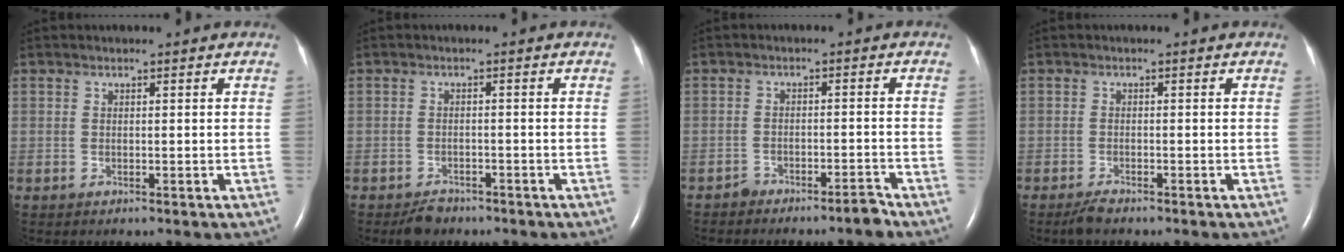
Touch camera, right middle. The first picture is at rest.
{"total": 2.7, "force": [-2.2, 1.3, 0.8], "torque": [-0.023, -0.001, -0.032]}
{"total": 2.7, "force": [-2.6, 0.1, 0.5], "torque": [-0.002, 0.001, -0.045]}
{"total": 1.6, "force": [-1.4, 0.2, 0.8], "torque": [-0.028, -0.006, -0.026]}